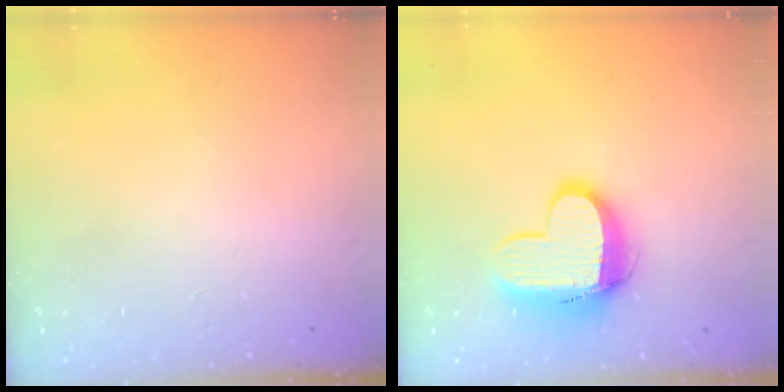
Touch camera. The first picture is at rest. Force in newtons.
{"total": 12.0, "press": 11.9, "slide": 1.2}